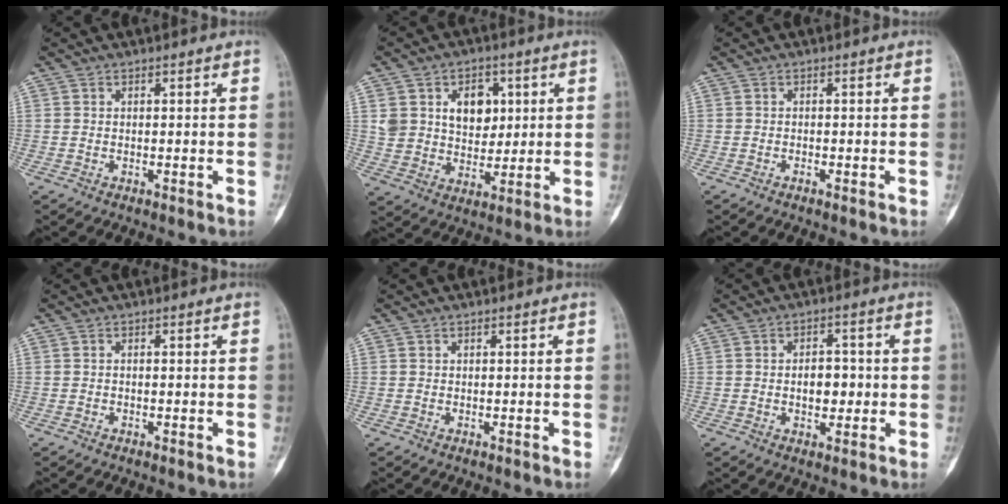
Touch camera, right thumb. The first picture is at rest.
{"total": 11.2, "force": [3.5, 8.4, 6.5], "torque": [-0.059, -0.016, 0.066]}
{"total": 0.7, "force": [-0.4, 0.2, 0.5], "torque": [-0.010, 0.000, -0.007]}
{"total": 0.0}
{"total": 0.0}
{"total": 5.6, "force": [-0.3, 3.6, 4.3], "torque": [-0.045, 0.008, -0.004]}